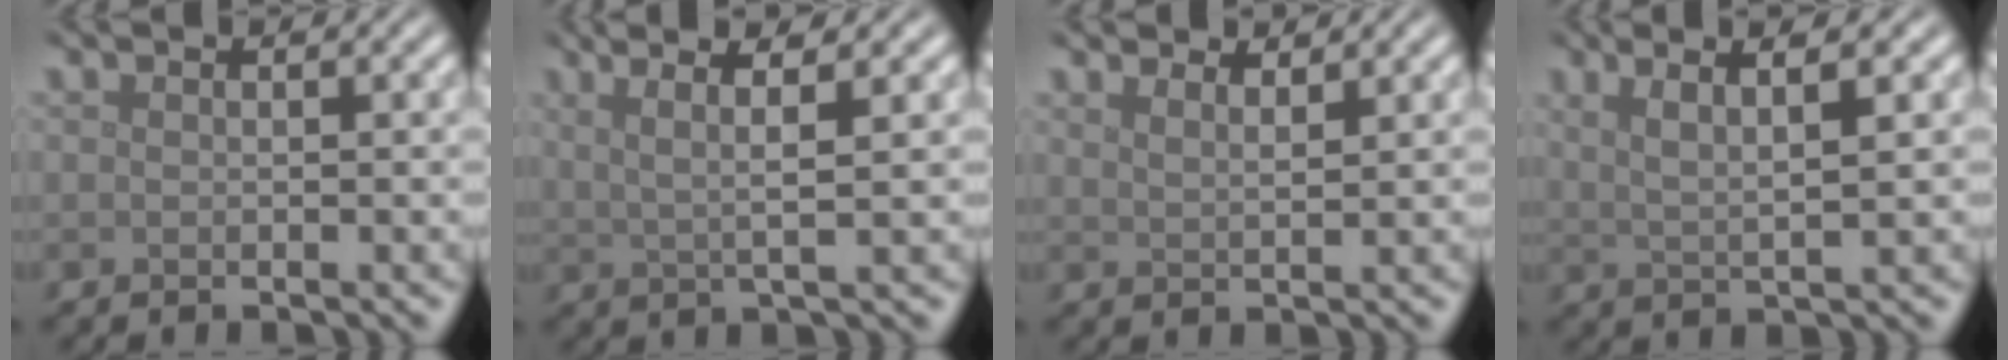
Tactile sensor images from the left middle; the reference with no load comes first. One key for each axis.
{"total": 4.0, "fx": 1.8, "fy": 0.6, "fz": 3.5, "tx": -0.067, "ty": 0.004, "tz": 0.024}
{"total": 3.3, "fx": 2.7, "fy": 1.2, "fz": 1.4, "tx": -0.005, "ty": 0.010, "tz": 0.017}
{"total": 4.5, "fx": 2.2, "fy": 0.9, "fz": 3.8, "tx": -0.061, "ty": 0.008, "tz": 0.025}